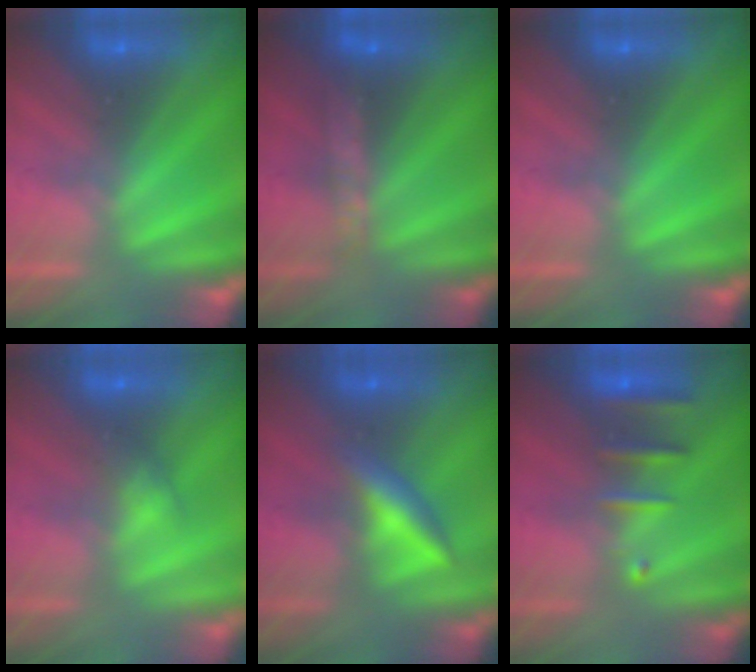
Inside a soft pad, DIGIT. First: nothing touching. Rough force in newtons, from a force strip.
{"total": 8.5}
{"total": 0.0}
{"total": 2.9}
{"total": 2.4}
{"total": 2.5}